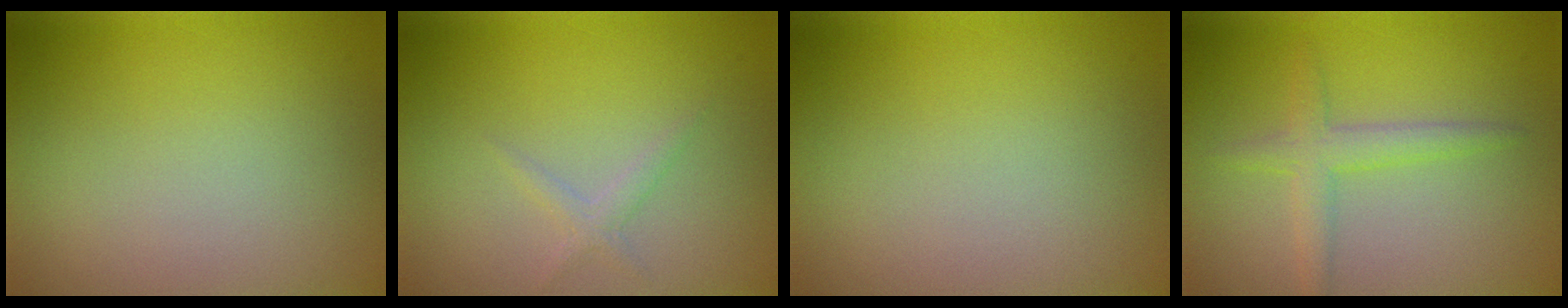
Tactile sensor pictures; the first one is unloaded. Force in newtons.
{"total": 1.1, "press": 1.1, "slide": 0.0}
{"total": 0.0}
{"total": 2.7, "press": 2.7, "slide": 0.2}